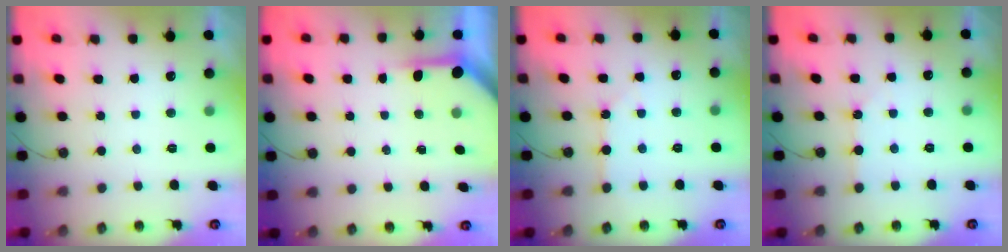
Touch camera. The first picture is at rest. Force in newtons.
{"total": 3.8, "press": 3.8, "slide": 0.3}
{"total": 3.5, "press": 3.4, "slide": 0.6}
{"total": 2.3, "press": 2.3, "slide": 0.3}